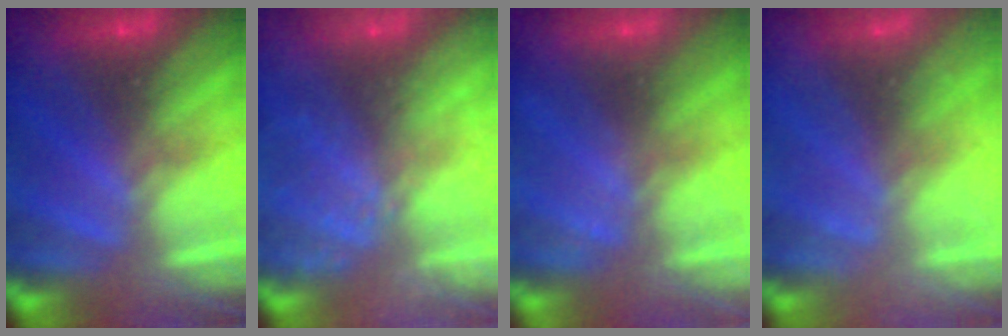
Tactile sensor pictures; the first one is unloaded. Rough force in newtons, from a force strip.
{"total": 11.8}
{"total": 2.4}
{"total": 2.2}